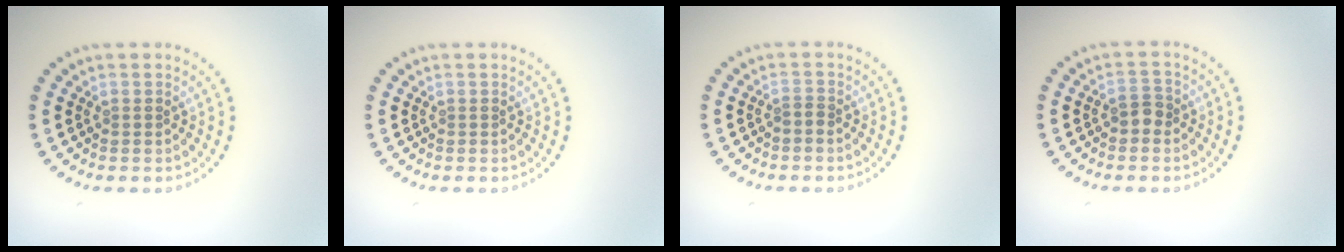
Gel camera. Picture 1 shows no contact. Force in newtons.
{"total": 0.0}
{"total": 0.6, "press": 0.3, "slide": 0.5}
{"total": 1.5, "press": 1.4, "slide": 0.6}